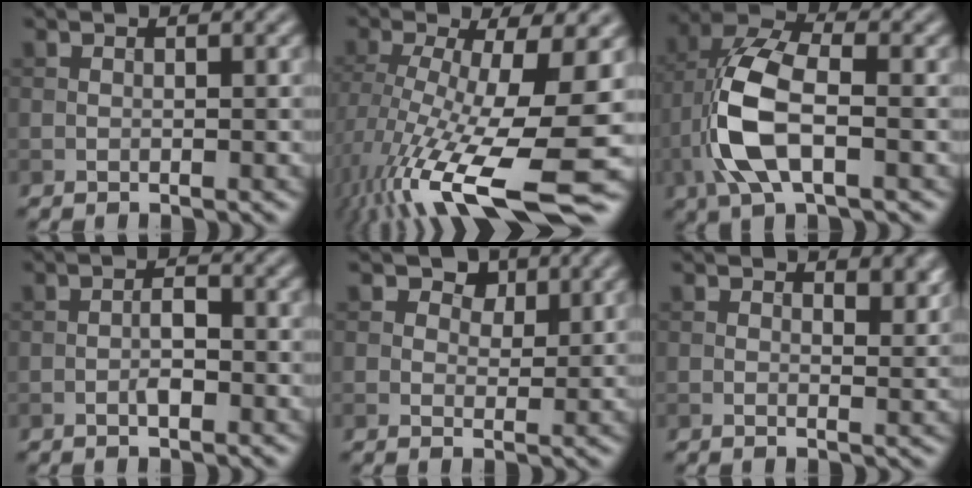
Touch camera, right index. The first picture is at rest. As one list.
[{"total": 15.9, "force": [-5.8, 4.3, 14.2], "torque": [-0.273, -0.014, -0.094]}, {"total": 8.1, "force": [-1.9, 3.8, 7.0], "torque": [-0.160, 0.011, -0.039]}, {"total": 1.9, "force": [-0.7, 0.6, 1.7], "torque": [-0.029, 0.004, -0.016]}, {"total": 3.0, "force": [1.8, 1.9, 1.5], "torque": [-0.022, -0.009, 0.023]}, {"total": 2.4, "force": [1.3, 1.1, 1.7], "torque": [-0.023, -0.004, 0.021]}]